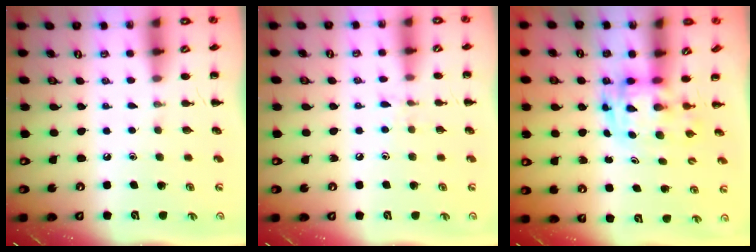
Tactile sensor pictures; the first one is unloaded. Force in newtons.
{"total": 5.7, "press": 5.3, "slide": 2.2}
{"total": 3.0, "press": 2.9, "slide": 0.6}